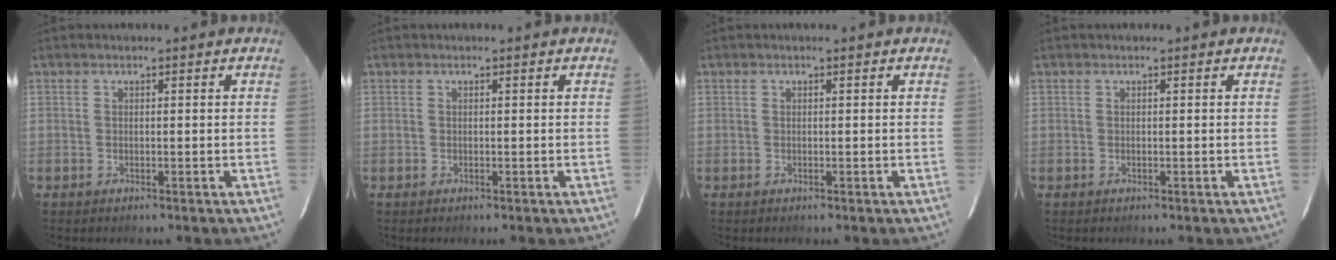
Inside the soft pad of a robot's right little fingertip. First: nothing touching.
{"total": 0.0}
{"total": 0.0}
{"total": 0.0}